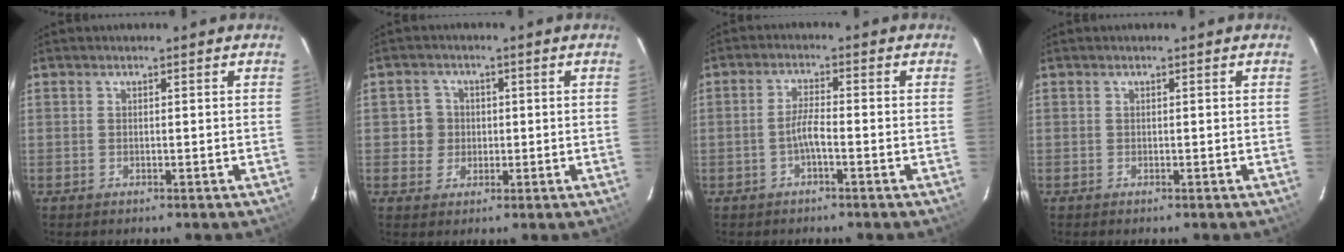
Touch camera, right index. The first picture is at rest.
{"total": 4.1, "force": [0.0, 4.0, 0.5], "torque": [0.001, 0.014, 0.001]}
{"total": 2.9, "force": [-1.5, 0.2, 2.4], "torque": [-0.054, 0.007, -0.030]}
{"total": 0.0}